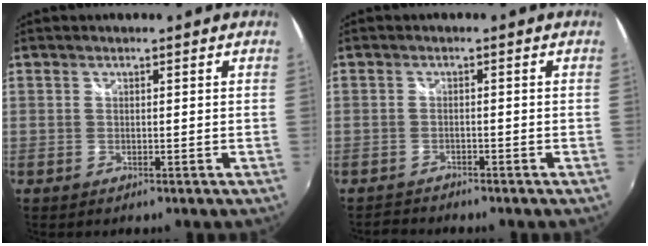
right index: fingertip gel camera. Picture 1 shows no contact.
{"total": 2.1, "force": [-2.1, 0.2, -0.2], "torque": [-0.005, -0.003, -0.042]}